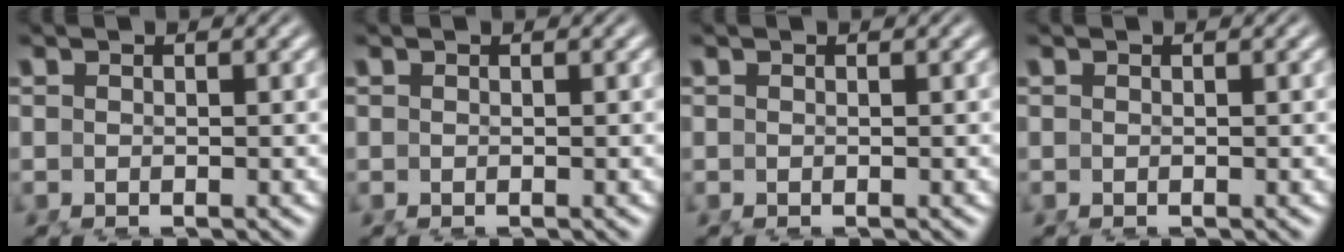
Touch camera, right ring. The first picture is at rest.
{"total": 0.0}
{"total": 0.0}
{"total": 0.0}